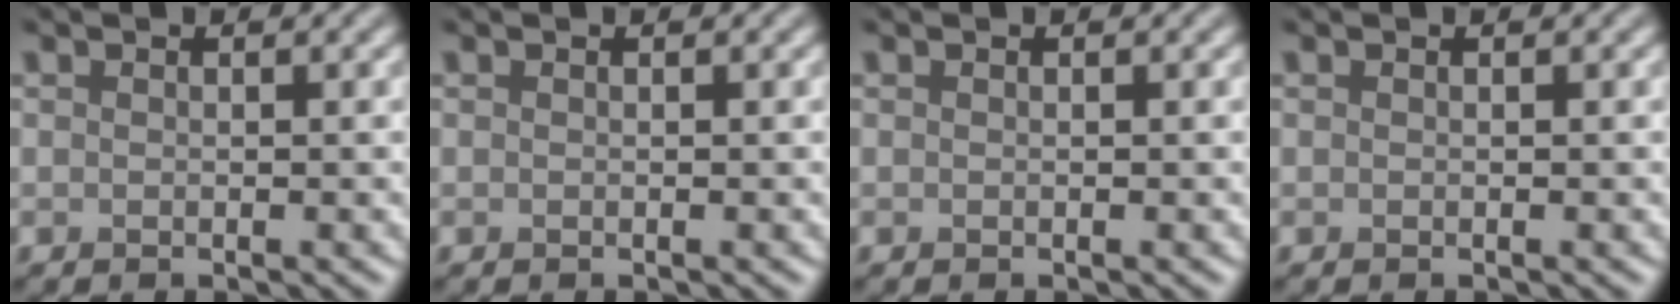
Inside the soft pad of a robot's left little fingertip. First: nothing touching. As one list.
[{"total": 0.0}, {"total": 0.0}, {"total": 0.0}]